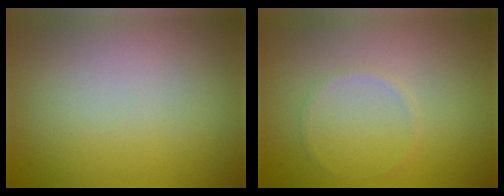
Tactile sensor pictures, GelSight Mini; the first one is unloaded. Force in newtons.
{"total": 0.7, "press": 0.7, "slide": 0.1}